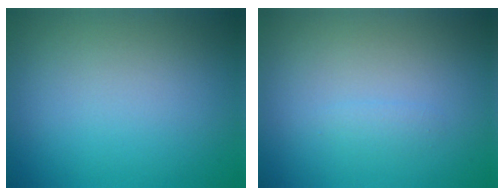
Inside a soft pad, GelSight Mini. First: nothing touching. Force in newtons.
{"total": 0.7, "press": 0.7, "slide": 0.0}